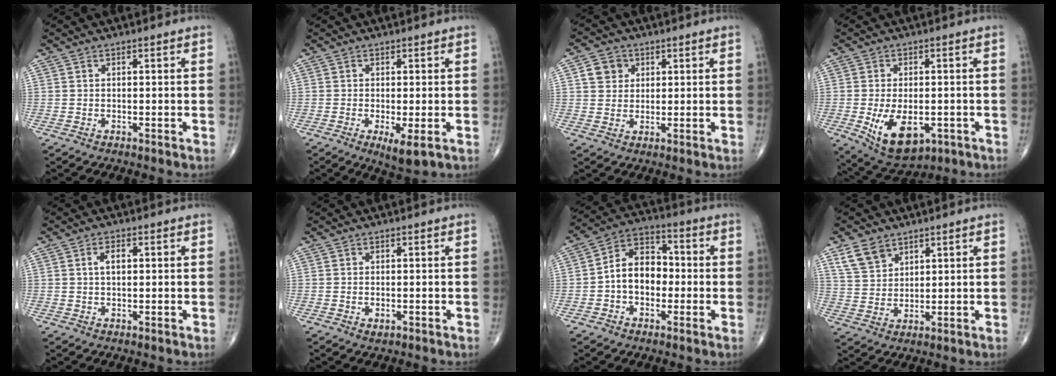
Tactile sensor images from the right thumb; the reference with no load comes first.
{"total": 4.5, "force": [-1.4, 1.2, 4.1], "torque": [-0.071, -0.016, -0.021]}
{"total": 4.9, "force": [1.7, 4.2, 1.7], "torque": [-0.009, -0.002, 0.027]}
{"total": 11.3, "force": [-3.2, 6.3, 8.8], "torque": [-0.135, -0.005, -0.033]}
{"total": 2.6, "force": [0.7, 1.4, 2.2], "torque": [-0.034, 0.003, 0.012]}
{"total": 1.2, "force": [-0.4, 0.7, 0.9], "torque": [-0.014, -0.003, -0.003]}
{"total": 10.4, "force": [-1.1, 7.5, 7.0], "torque": [-0.086, 0.035, -0.032]}
{"total": 6.4, "force": [4.2, 4.1, 2.6], "torque": [-0.036, -0.019, 0.089]}